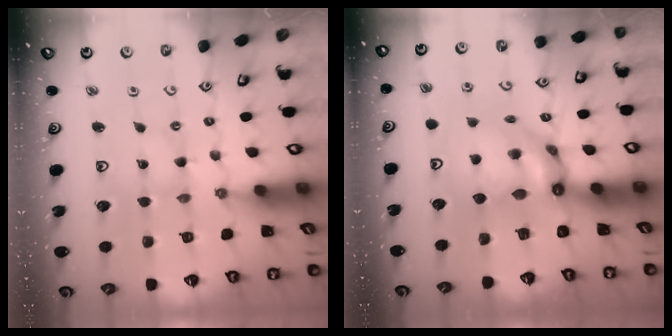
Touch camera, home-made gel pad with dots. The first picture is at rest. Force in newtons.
{"total": 10.0, "press": 9.9, "slide": 1.4}